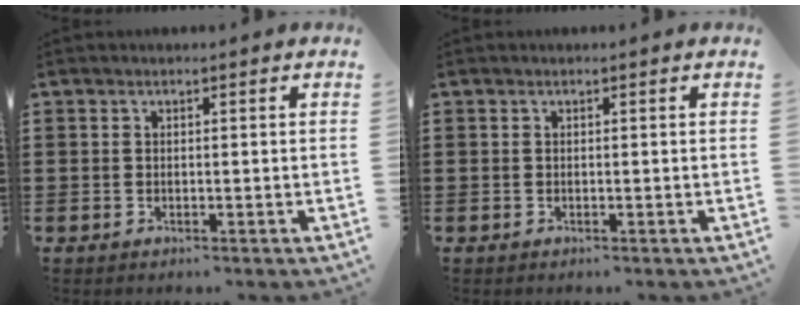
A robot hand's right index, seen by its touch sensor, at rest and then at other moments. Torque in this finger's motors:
{"motor_torque": [0.33, 0.43, 0.00, 0.01]}